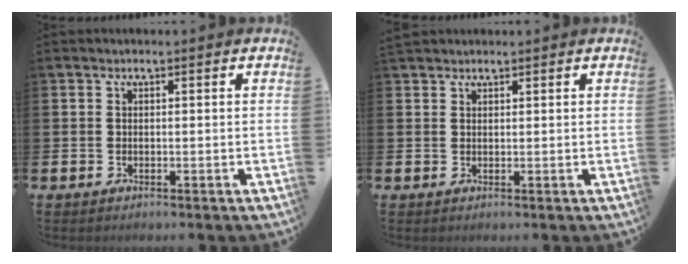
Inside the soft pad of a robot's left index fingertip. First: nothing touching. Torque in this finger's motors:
{"motor_torque": [-0.11, -0.09, 0.21, 0.09]}